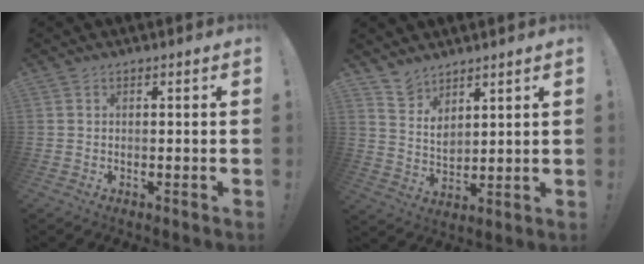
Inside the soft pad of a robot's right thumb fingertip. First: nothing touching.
{"total": 6.0, "force": [5.5, 2.3, 0.7], "torque": [-0.020, -0.047, 0.105]}